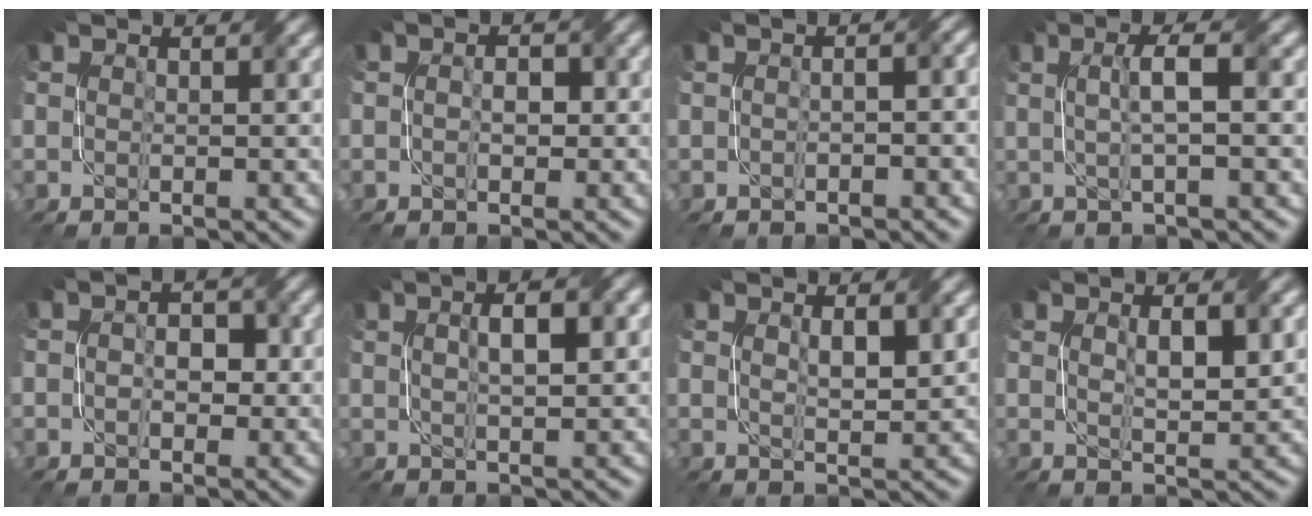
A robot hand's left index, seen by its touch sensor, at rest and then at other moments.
{"total": 1.4, "force": [-0.4, 0.8, 1.0], "torque": [-0.015, 0.005, -0.006]}
{"total": 2.2, "force": [-0.2, 0.9, 2.0], "torque": [-0.023, 0.005, -0.012]}
{"total": 2.9, "force": [0.1, 0.5, 2.9], "torque": [-0.053, 0.010, 0.001]}
{"total": 2.4, "force": [-0.2, 1.7, 1.7], "torque": [-0.004, 0.004, -0.010]}
{"total": 3.4, "force": [0.9, 0.9, 3.2], "torque": [-0.042, 0.006, 0.010]}
{"total": 2.0, "force": [0.7, 0.6, 1.8], "torque": [-0.035, -0.001, 0.018]}
{"total": 2.7, "force": [0.8, 0.7, 2.4], "torque": [-0.047, 0.002, 0.018]}